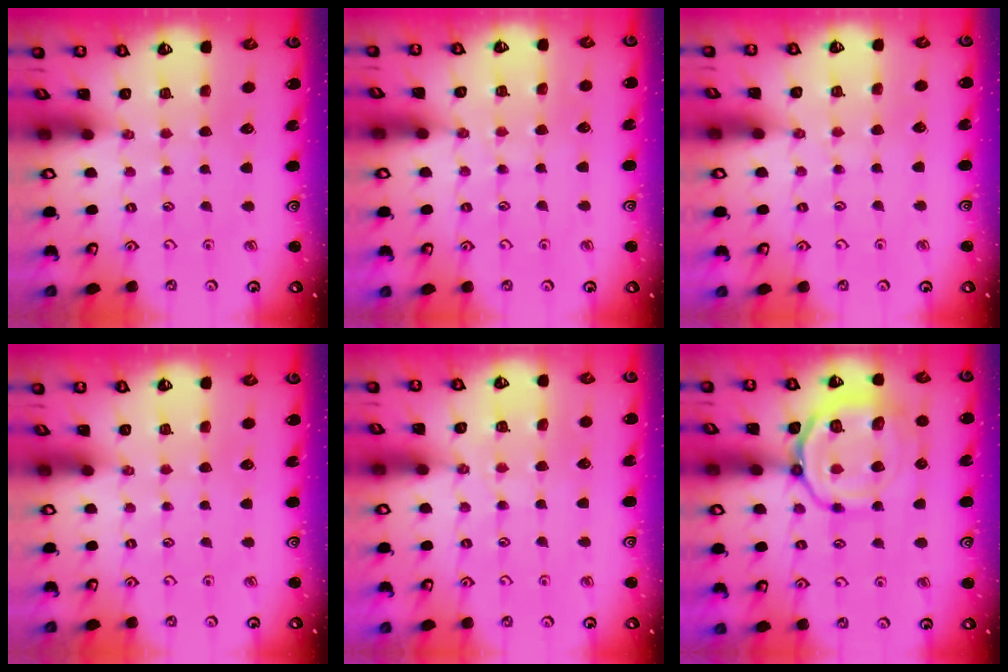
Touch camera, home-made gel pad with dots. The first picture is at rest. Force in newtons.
{"total": 4.3, "press": 4.3, "slide": 0.5}
{"total": 2.7, "press": 2.7, "slide": 0.5}
{"total": 0.0}
{"total": 5.5, "press": 5.5, "slide": 0.9}
{"total": 15.3, "press": 15.3, "slide": 1.4}